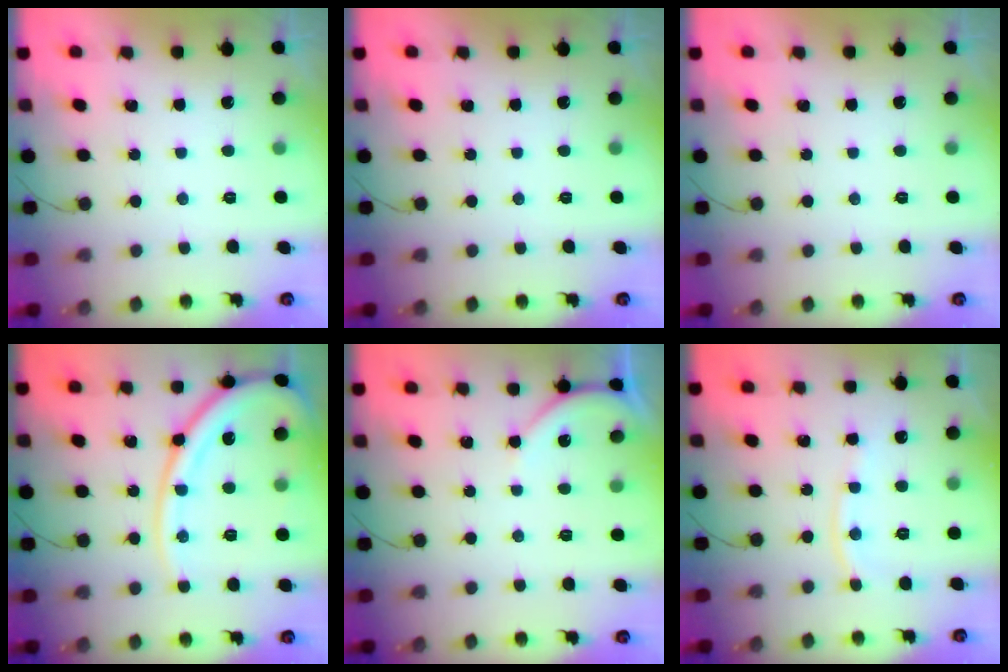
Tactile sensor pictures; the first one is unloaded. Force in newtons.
{"total": 0.0}
{"total": 0.0}
{"total": 17.1, "press": 17.0, "slide": 1.8}
{"total": 5.1, "press": 5.0, "slide": 0.8}
{"total": 7.8, "press": 7.8, "slide": 1.1}